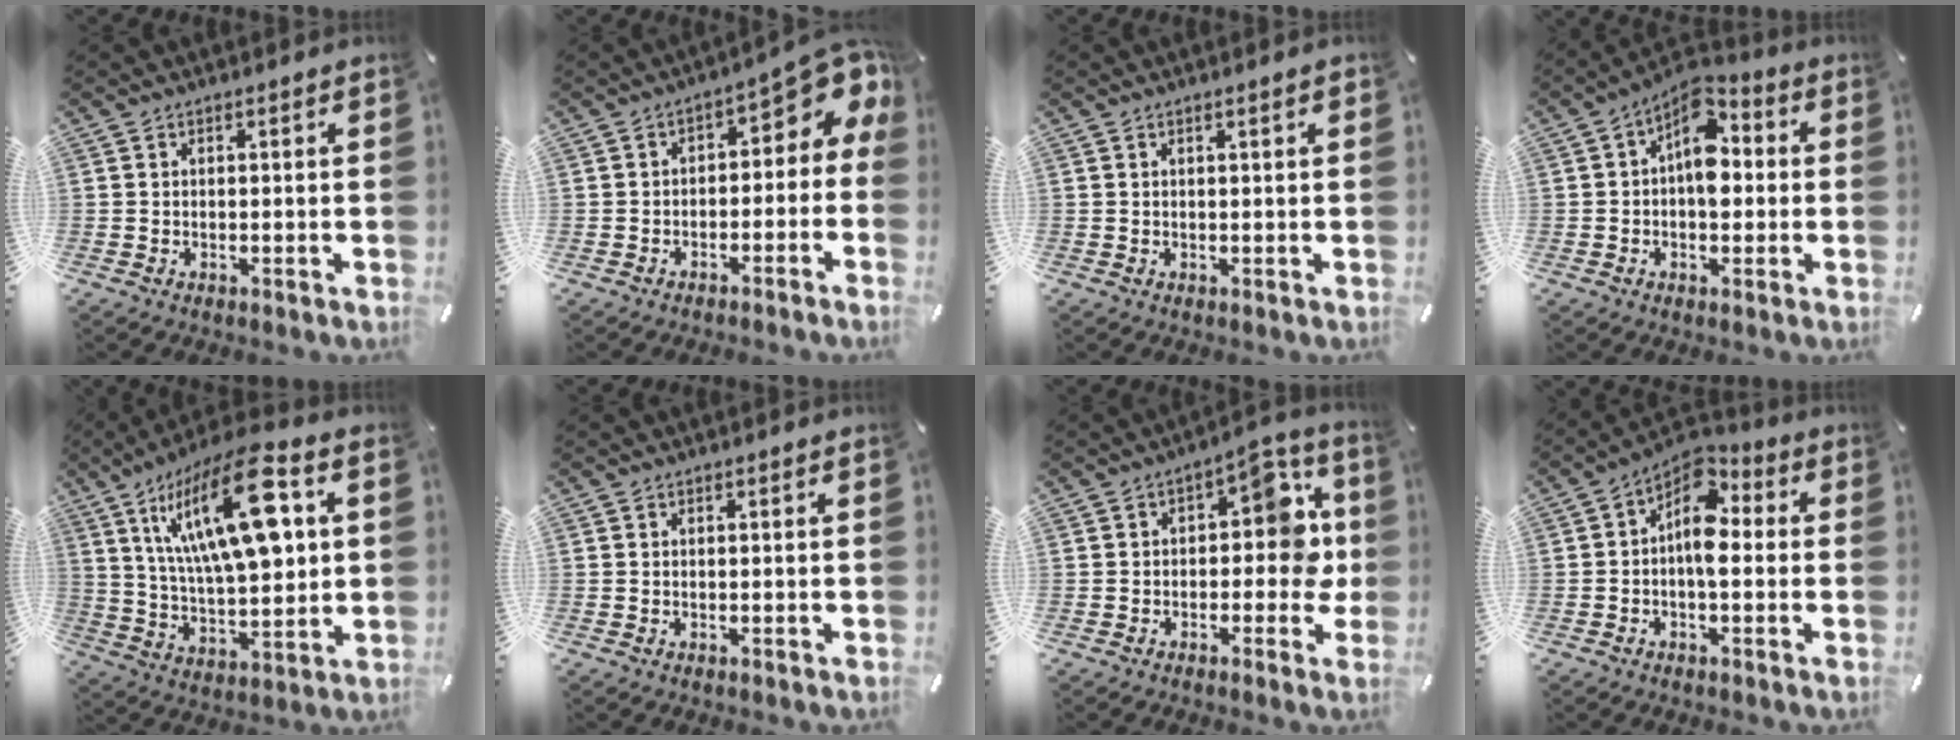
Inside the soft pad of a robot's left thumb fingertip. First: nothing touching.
{"total": 7.2, "force": [2.5, 4.1, 5.4], "torque": [-0.058, -0.030, 0.040]}
{"total": 1.4, "force": [0.4, 0.2, 1.3], "torque": [-0.025, 0.002, 0.007]}
{"total": 9.3, "force": [1.1, 6.0, 7.0], "torque": [-0.098, -0.015, 0.015]}
{"total": 23.5, "force": [8.8, 9.0, 19.8], "torque": [-0.357, -0.035, 0.130]}
{"total": 0.0}
{"total": 11.6, "force": [1.6, 6.6, 9.5], "torque": [-0.109, -0.008, 0.024]}
{"total": 9.1, "force": [0.3, 5.4, 7.3], "torque": [-0.115, -0.014, 0.004]}